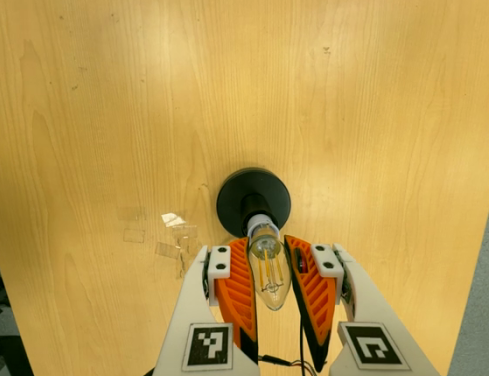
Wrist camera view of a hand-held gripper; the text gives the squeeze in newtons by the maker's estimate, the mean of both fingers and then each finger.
{"total": 17.9, "left": 18.8, "right": 16.9}